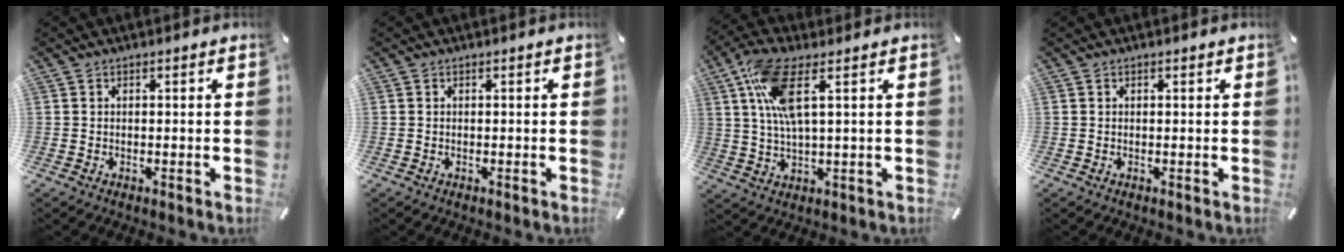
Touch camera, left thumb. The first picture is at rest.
{"total": 0.0}
{"total": 10.9, "force": [3.9, 3.0, 9.7], "torque": [-0.210, -0.007, 0.067]}
{"total": 0.0}